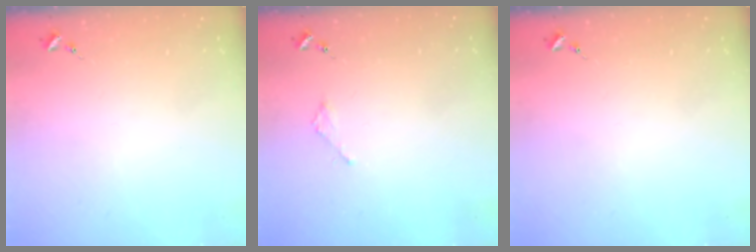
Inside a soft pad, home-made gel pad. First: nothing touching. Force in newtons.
{"total": 2.1, "press": 2.1, "slide": 0.2}
{"total": 0.0}